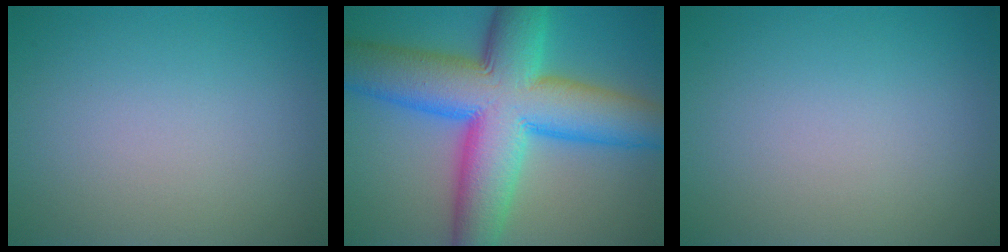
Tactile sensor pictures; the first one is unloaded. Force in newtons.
{"total": 14.9, "press": 14.9, "slide": 0.3}
{"total": 0.0}